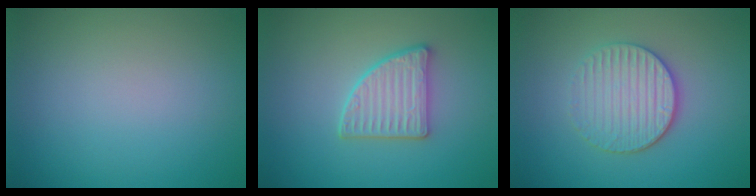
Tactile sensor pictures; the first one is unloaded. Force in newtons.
{"total": 3.5, "press": 3.2, "slide": 1.5}
{"total": 3.9, "press": 3.4, "slide": 1.9}